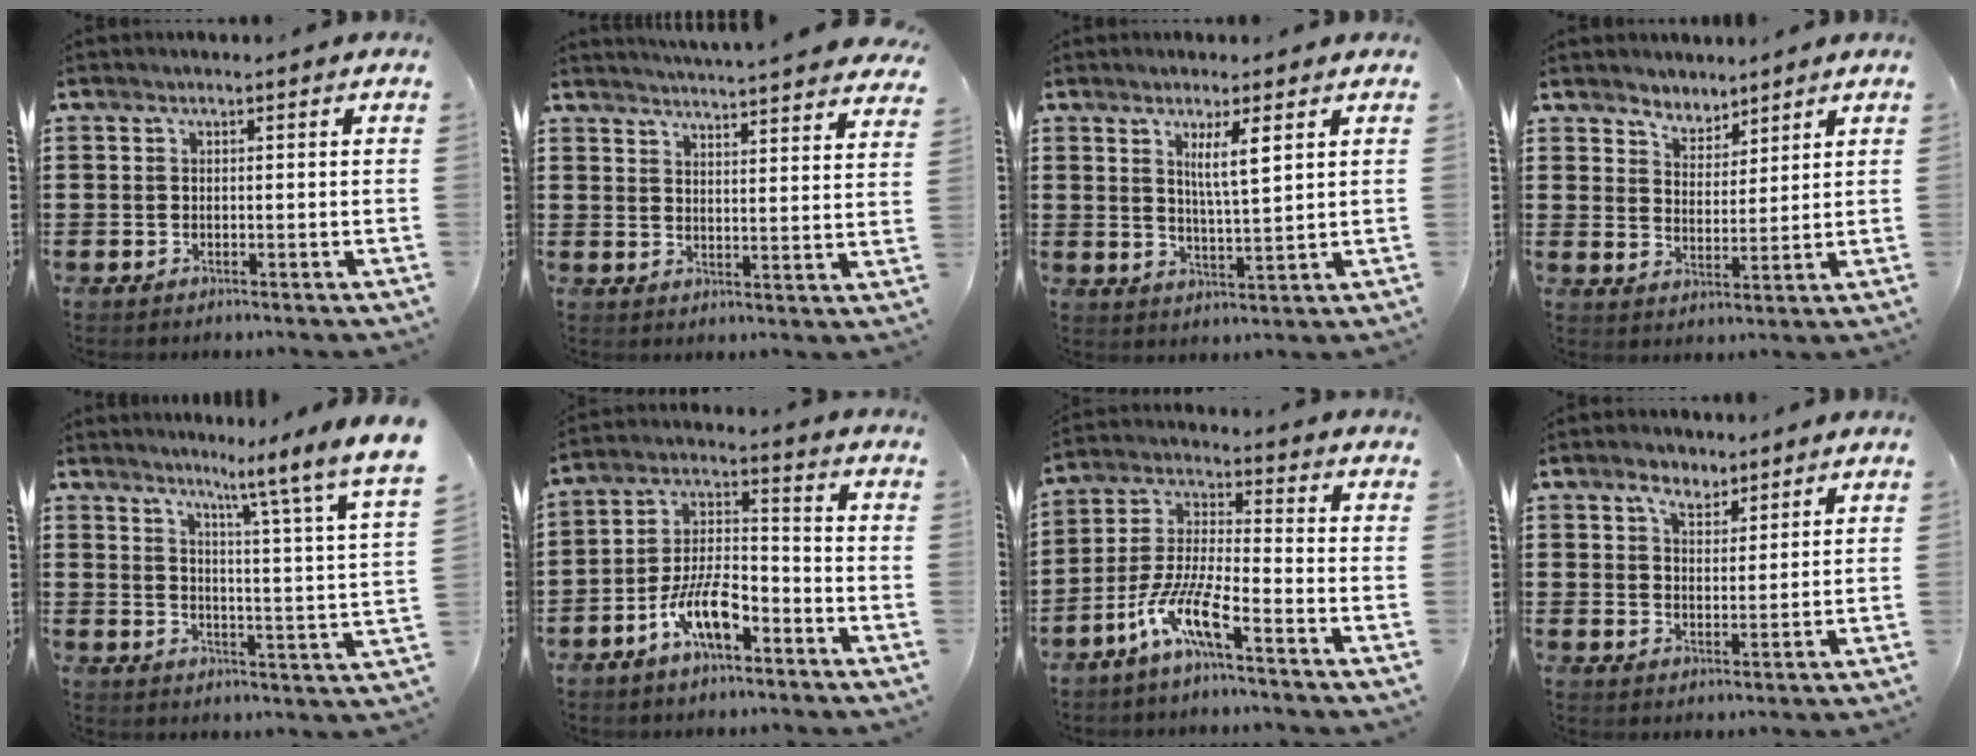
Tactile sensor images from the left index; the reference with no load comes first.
{"total": 4.4, "force": [4.4, -0.4, 0.6], "torque": [-0.023, -0.032, 0.074]}
{"total": 5.1, "force": [2.6, 0.7, 4.4], "torque": [-0.087, -0.002, 0.040]}
{"total": 4.1, "force": [3.7, 1.8, -0.5], "torque": [-0.010, -0.006, 0.068]}
{"total": 6.0, "force": [4.9, -2.2, 2.6], "torque": [-0.062, -0.058, 0.067]}
{"total": 9.0, "force": [-5.5, 3.5, 6.2], "torque": [-0.140, 0.005, -0.107]}
{"total": 9.9, "force": [-6.9, 1.3, 7.0], "torque": [-0.165, -0.010, -0.140]}
{"total": 4.0, "force": [3.1, 2.2, 1.3], "torque": [-0.029, 0.006, 0.057]}